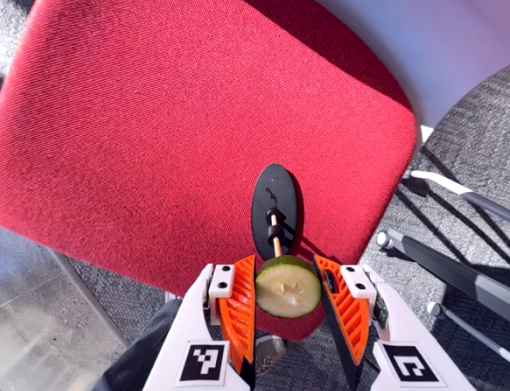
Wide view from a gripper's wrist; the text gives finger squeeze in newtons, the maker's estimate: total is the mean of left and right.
{"total": 8.4, "left": 9.0, "right": 7.8}